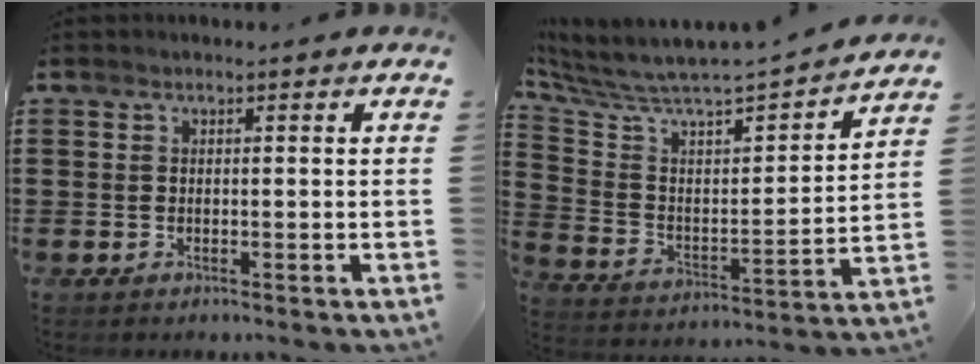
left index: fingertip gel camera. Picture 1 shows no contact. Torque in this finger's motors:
{"motor_torque": [0.81, -1.32, 0.34, 0.21]}